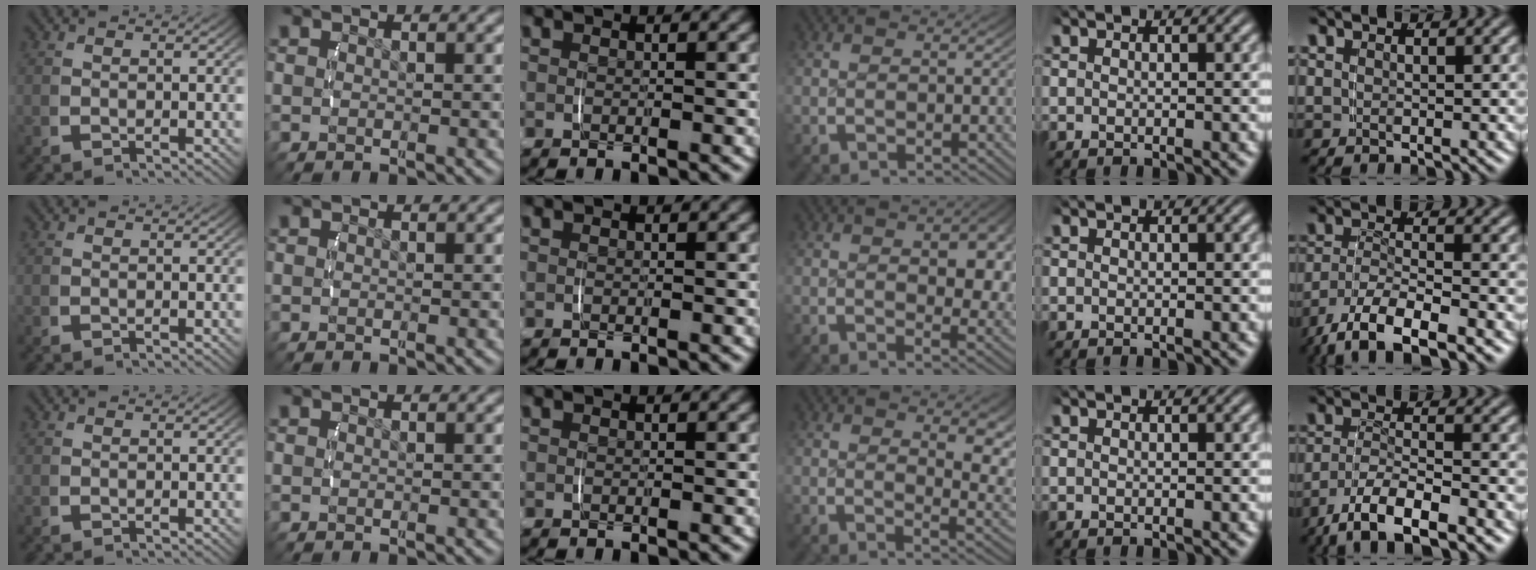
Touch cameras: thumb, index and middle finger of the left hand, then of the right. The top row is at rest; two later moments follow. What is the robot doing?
{"motion": "lift_and_place", "object": "jewelry box"}